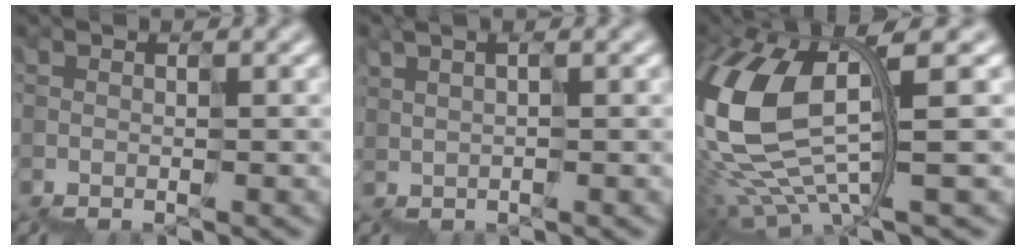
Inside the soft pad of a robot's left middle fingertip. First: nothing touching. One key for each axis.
{"total": 2.5, "fx": 1.0, "fy": 1.0, "fz": 2.0, "tx": -0.001, "ty": 0.017, "tz": 0.016}
{"total": 8.6, "fx": 1.7, "fy": 3.4, "fz": 7.7, "tx": -0.202, "ty": -0.007, "tz": 0.046}